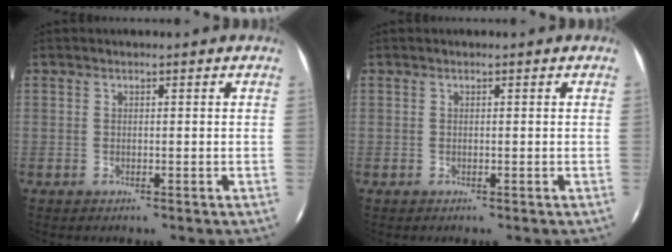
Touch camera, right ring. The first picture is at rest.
{"total": 0.0}